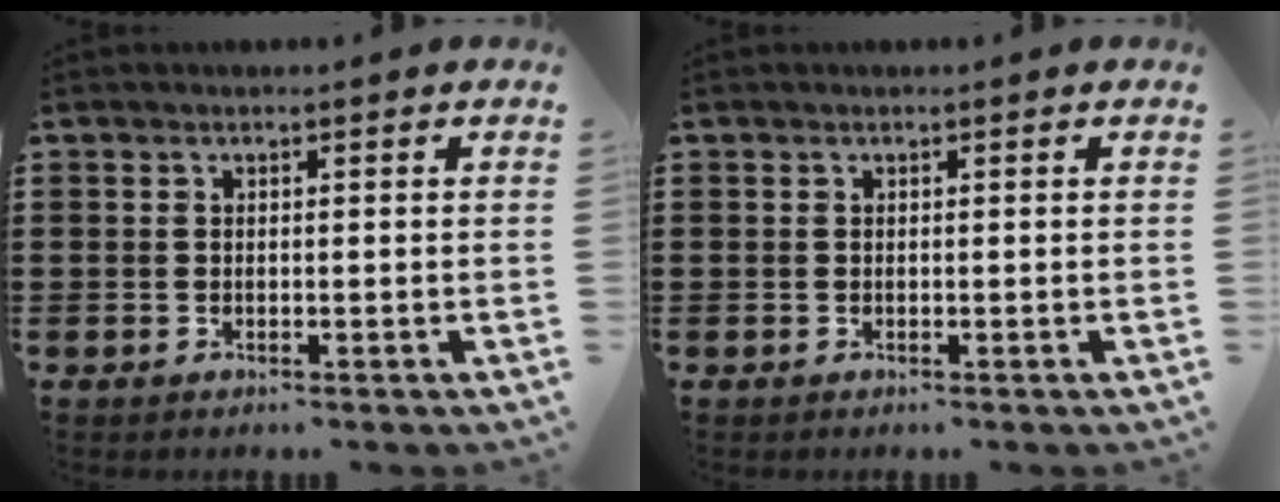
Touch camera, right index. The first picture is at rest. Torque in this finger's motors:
{"motor_torque": [0.00, 0.00, 0.00, 0.00]}